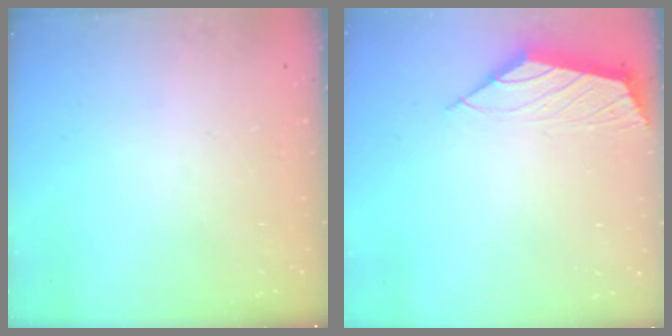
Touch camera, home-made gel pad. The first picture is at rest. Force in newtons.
{"total": 2.3, "press": 2.2, "slide": 0.4}